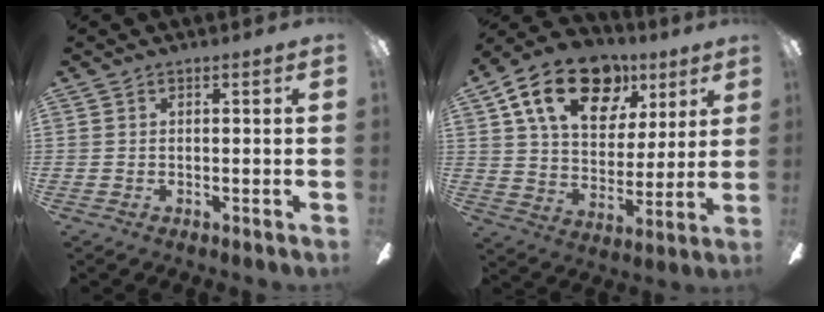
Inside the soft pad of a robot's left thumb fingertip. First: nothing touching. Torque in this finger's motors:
{"motor_torque": [1.85, 1.86, 1.39, -1.38, 0.29]}